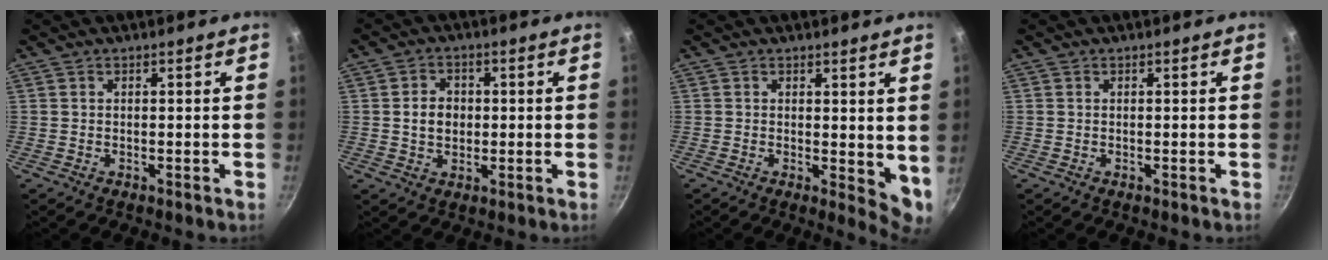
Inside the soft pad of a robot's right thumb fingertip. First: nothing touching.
{"total": 5.2, "force": [0.2, 4.2, 3.1], "torque": [-0.033, 0.006, 0.001]}
{"total": 5.4, "force": [1.1, 2.7, 4.6], "torque": [-0.055, -0.017, 0.015]}
{"total": 0.0}